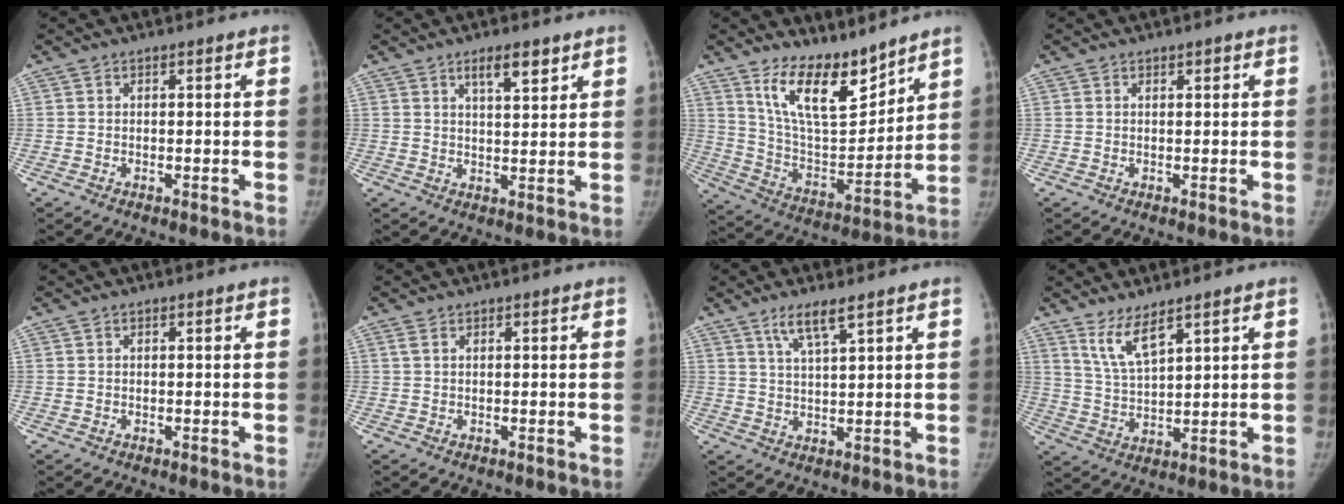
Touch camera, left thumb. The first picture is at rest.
{"total": 5.3, "force": [3.4, 1.6, 3.8], "torque": [-0.049, -0.022, 0.055]}
{"total": 15.0, "force": [11.3, 5.5, 8.2], "torque": [-0.104, -0.083, 0.215]}
{"total": 0.7, "force": [0.5, 0.3, 0.5], "torque": [-0.006, -0.002, 0.008]}
{"total": 0.0}
{"total": 0.9, "force": [0.5, 0.4, 0.6], "torque": [-0.015, 0.010, 0.012]}
{"total": 5.7, "force": [3.8, 0.7, 4.2], "torque": [-0.080, -0.021, 0.077]}
{"total": 6.5, "force": [4.5, 1.5, 4.4], "torque": [-0.078, -0.035, 0.095]}